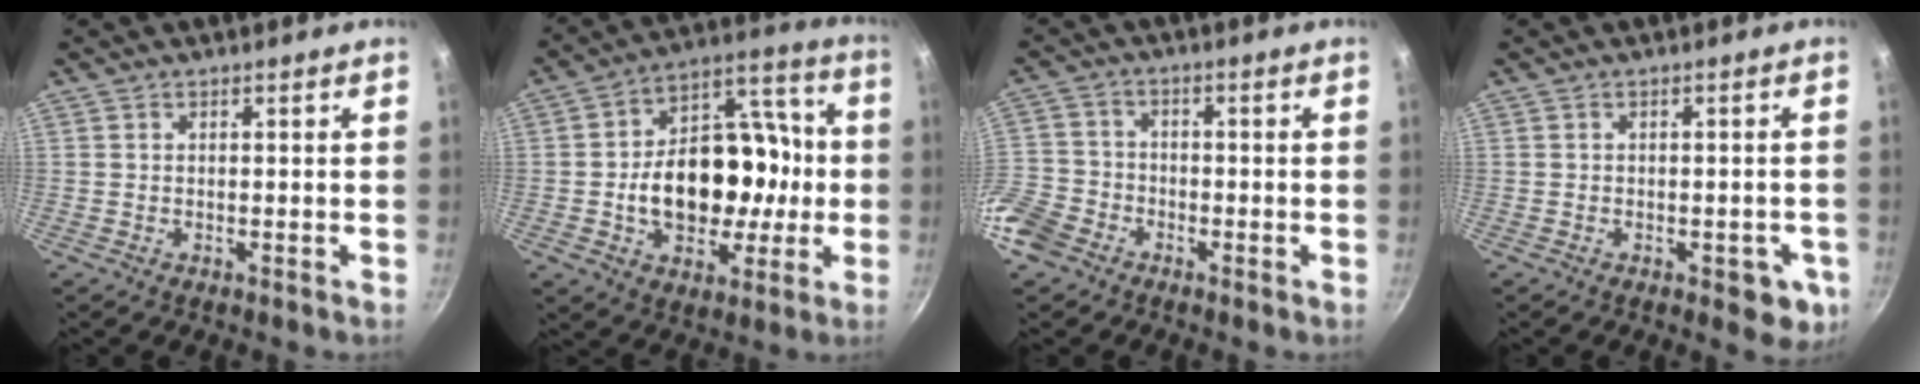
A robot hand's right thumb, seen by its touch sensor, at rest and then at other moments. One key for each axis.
{"total": 21.1, "fx": -1.8, "fy": 13.6, "fz": 16.0, "tx": -0.204, "ty": 0.044, "tz": -0.019}
{"total": 8.2, "fx": -5.0, "fy": 5.8, "fz": 3.0, "tx": -0.060, "ty": 0.019, "tz": -0.105}
{"total": 5.0, "fx": -2.2, "fy": 2.4, "fz": 3.8, "tx": -0.020, "ty": 0.008, "tz": -0.024}